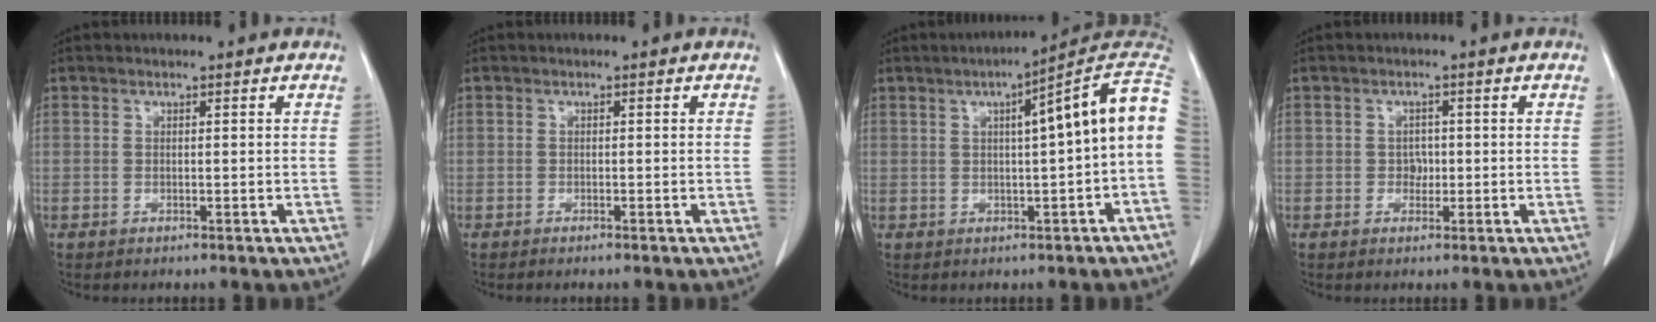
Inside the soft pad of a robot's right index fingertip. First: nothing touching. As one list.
[{"total": 0.9, "force": [-0.7, 0.0, 0.5], "torque": [-0.010, -0.002, -0.010]}, {"total": 10.5, "force": [1.6, -0.2, 10.4], "torque": [-0.133, 0.034, 0.016]}, {"total": 1.7, "force": [-0.2, 1.4, 0.9], "torque": [-0.012, 0.004, -0.003]}]